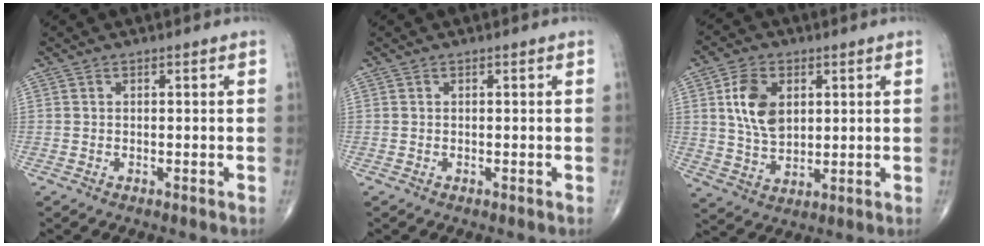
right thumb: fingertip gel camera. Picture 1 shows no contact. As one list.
[{"total": 0.0}, {"total": 9.7, "force": [2.6, 6.4, 6.8], "torque": [-0.113, -0.011, 0.054]}]